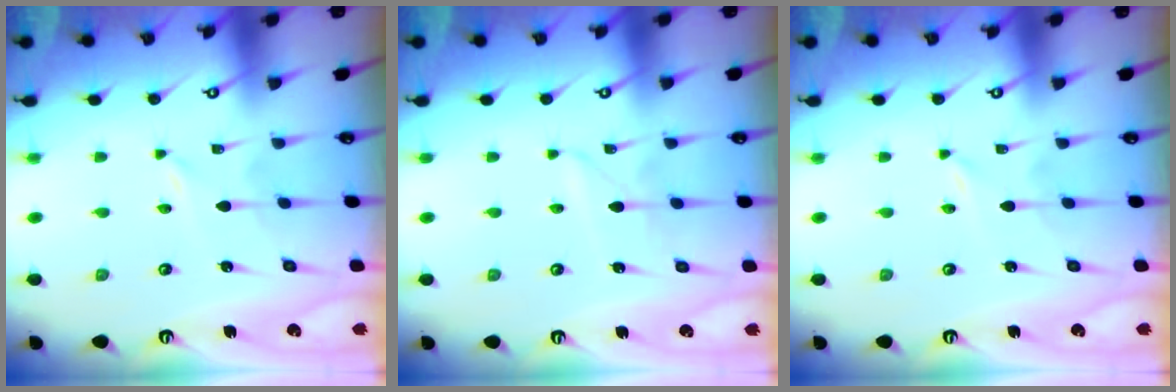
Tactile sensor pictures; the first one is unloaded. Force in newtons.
{"total": 2.6, "press": 2.5, "slide": 0.4}
{"total": 0.0}